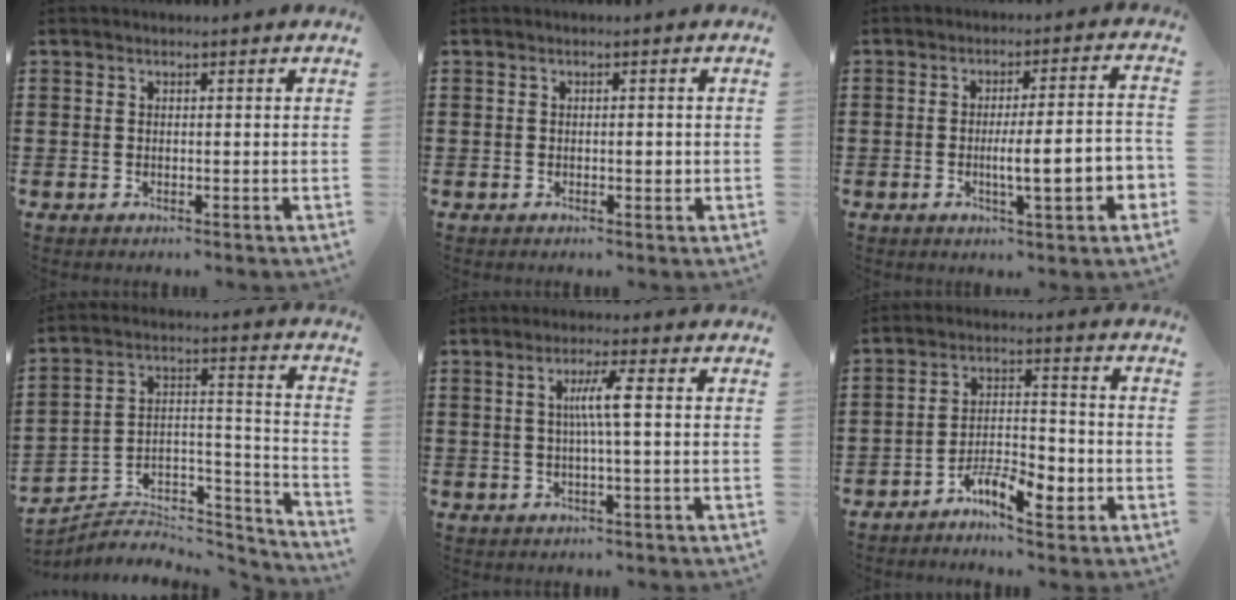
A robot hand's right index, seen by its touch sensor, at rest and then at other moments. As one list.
[{"total": 1.2, "force": [-0.1, 0.4, 1.1], "torque": [-0.020, 0.000, -0.002]}, {"total": 8.0, "force": [-2.1, 1.0, 7.7], "torque": [-0.120, -0.008, -0.038]}, {"total": 4.2, "force": [-3.6, 2.1, 0.8], "torque": [-0.017, -0.001, -0.074]}, {"total": 4.7, "force": [0.4, -0.1, 4.6], "torque": [-0.088, -0.001, 0.001]}, {"total": 7.2, "force": [-4.5, 2.8, 4.9], "torque": [-0.090, 0.012, -0.083]}]